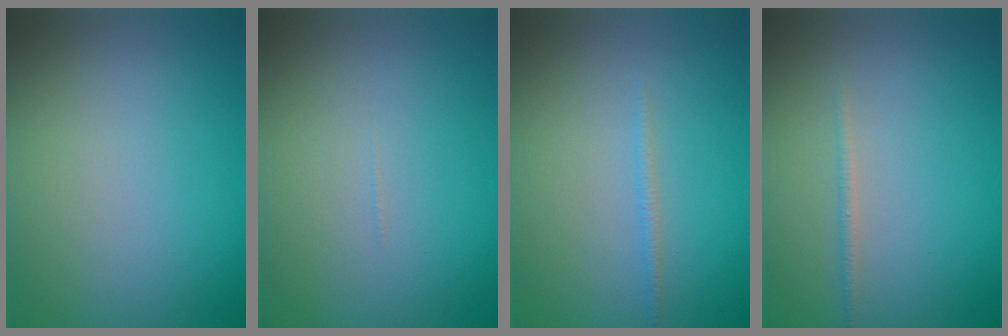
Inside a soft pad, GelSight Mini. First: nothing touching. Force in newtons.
{"total": 0.0}
{"total": 0.7, "press": 0.7, "slide": 0.1}
{"total": 0.8, "press": 0.7, "slide": 0.1}